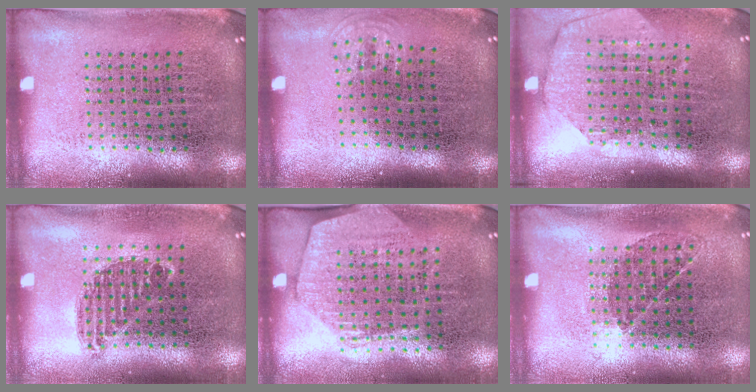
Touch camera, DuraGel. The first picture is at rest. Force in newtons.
{"total": 0.7, "press": 0.5, "slide": 0.4}
{"total": 1.8, "press": 1.6, "slide": 1.0}
{"total": 0.8, "press": 0.7, "slide": 0.4}
{"total": 1.6, "press": 1.4, "slide": 0.8}
{"total": 0.9, "press": 0.6, "slide": 0.7}